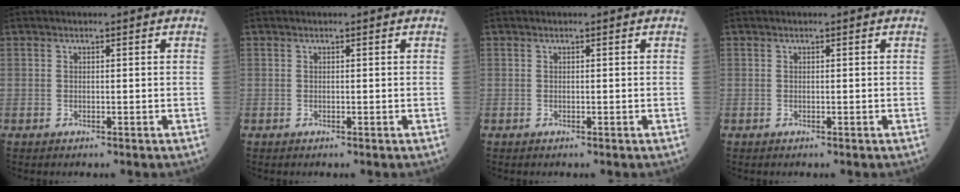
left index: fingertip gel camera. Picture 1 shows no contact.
{"total": 0.0}
{"total": 0.0}
{"total": 0.0}